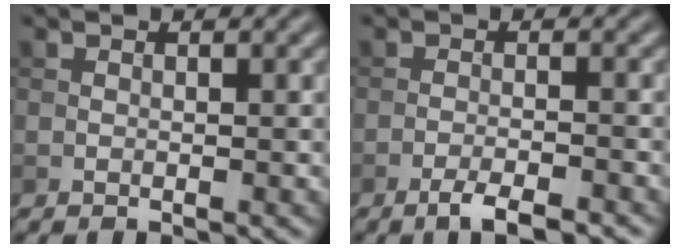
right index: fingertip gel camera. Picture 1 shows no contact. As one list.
[{"total": 3.1, "force": [-2.2, 0.5, 2.1], "torque": [-0.034, 0.002, -0.044]}]